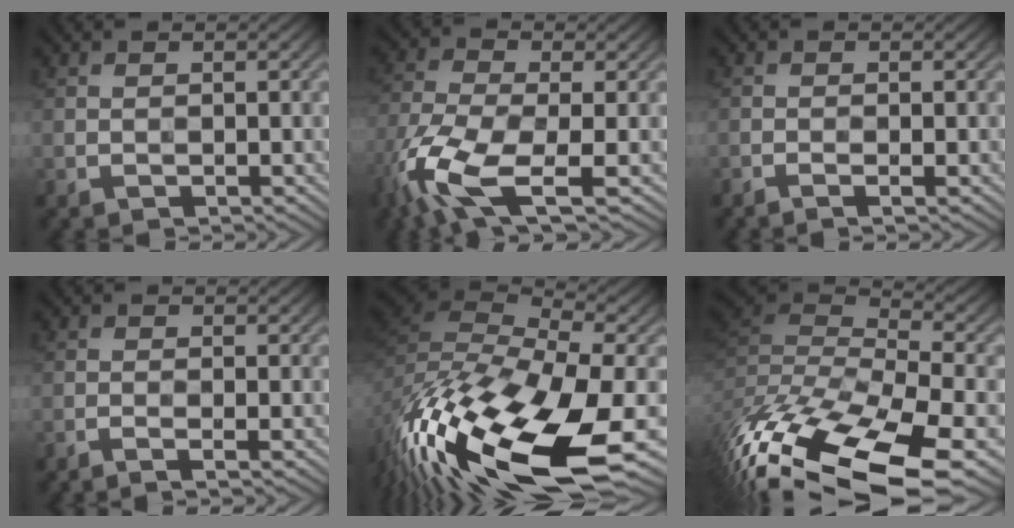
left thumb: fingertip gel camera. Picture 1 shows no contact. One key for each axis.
{"total": 11.7, "fx": -5.8, "fy": 4.2, "fz": 9.2, "tx": -0.210, "ty": -0.021, "tz": -0.122}
{"total": 0.9, "fx": -0.5, "fy": 0.0, "fz": 0.8, "tx": -0.016, "ty": 0.000, "tz": -0.013}
{"total": 1.2, "fx": -0.6, "fy": 0.1, "fz": 1.0, "tx": -0.018, "ty": 0.002, "tz": -0.018}
{"total": 19.3, "fx": -9.7, "fy": 7.9, "fz": 14.7, "tx": -0.330, "ty": -0.042, "tz": -0.161}
{"total": 18.9, "fx": -11.5, "fy": 6.7, "fz": 13.5, "tx": -0.274, "ty": -0.030, "tz": -0.154}